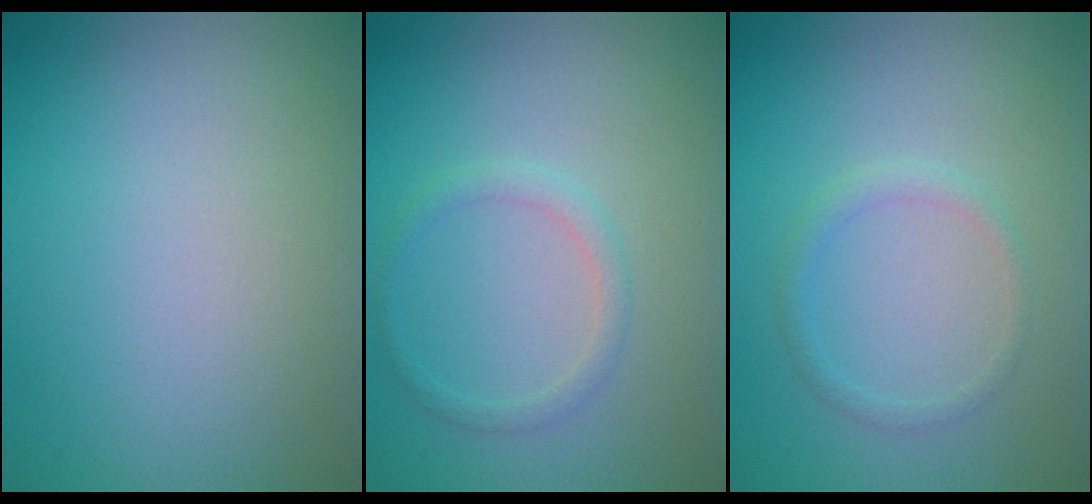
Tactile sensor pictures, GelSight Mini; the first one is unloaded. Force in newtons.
{"total": 1.4, "press": 1.4, "slide": 0.1}
{"total": 1.3, "press": 1.3, "slide": 0.2}